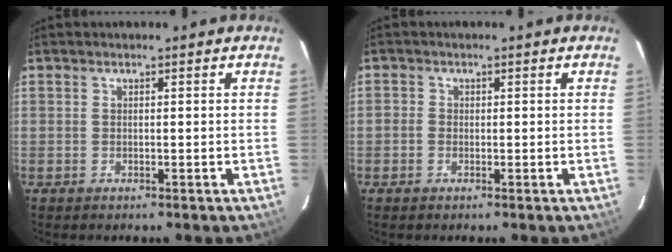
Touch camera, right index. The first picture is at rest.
{"total": 1.2, "force": [-0.6, 1.1, 0.3], "torque": [-0.005, 0.000, -0.015]}